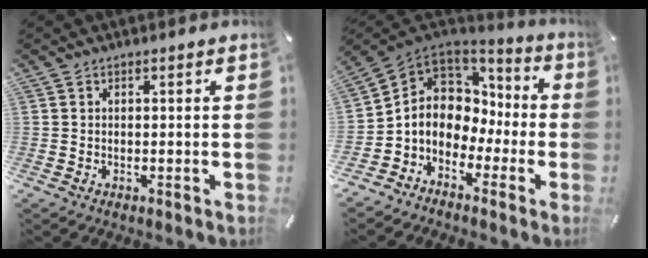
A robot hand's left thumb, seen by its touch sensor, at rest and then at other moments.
{"total": 8.8, "force": [-1.6, 8.1, 3.3], "torque": [-0.085, -0.010, -0.028]}